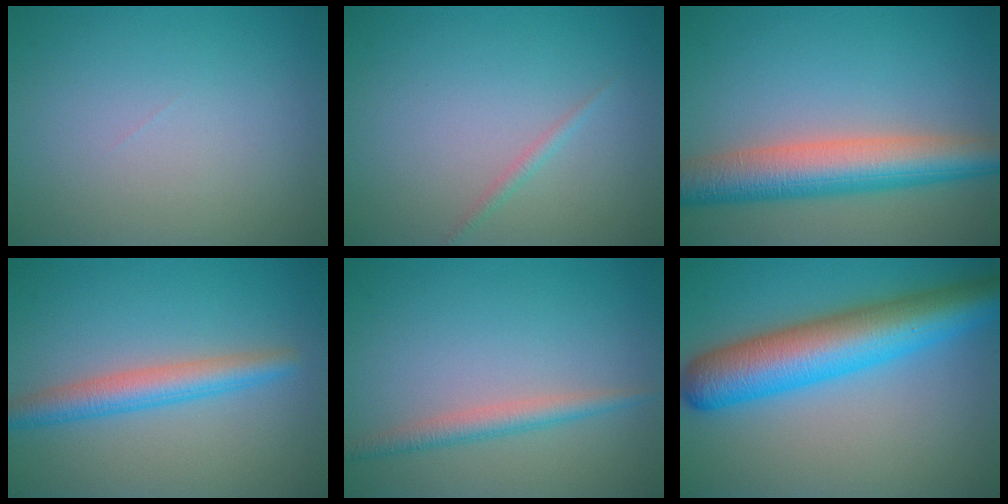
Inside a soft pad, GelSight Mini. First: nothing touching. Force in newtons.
{"total": 0.8, "press": 0.8, "slide": 0.1}
{"total": 7.7, "press": 7.7, "slide": 0.3}
{"total": 3.7, "press": 3.7, "slide": 0.1}
{"total": 2.2, "press": 2.2, "slide": 0.0}
{"total": 9.8, "press": 9.8, "slide": 0.3}